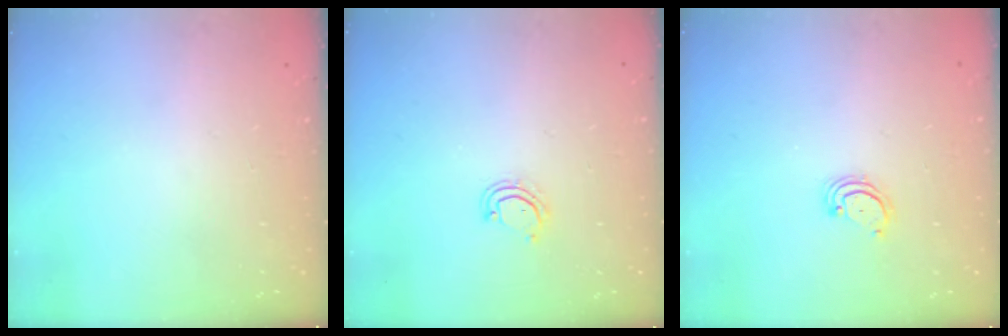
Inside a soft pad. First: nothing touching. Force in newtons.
{"total": 3.5, "press": 3.4, "slide": 0.3}
{"total": 2.5, "press": 2.5, "slide": 0.3}